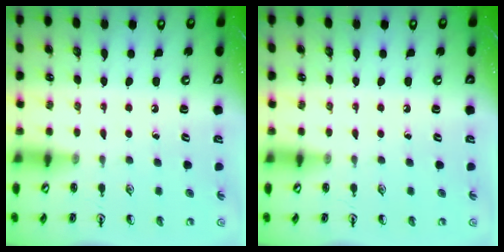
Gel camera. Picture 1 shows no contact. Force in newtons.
{"total": 0.0}